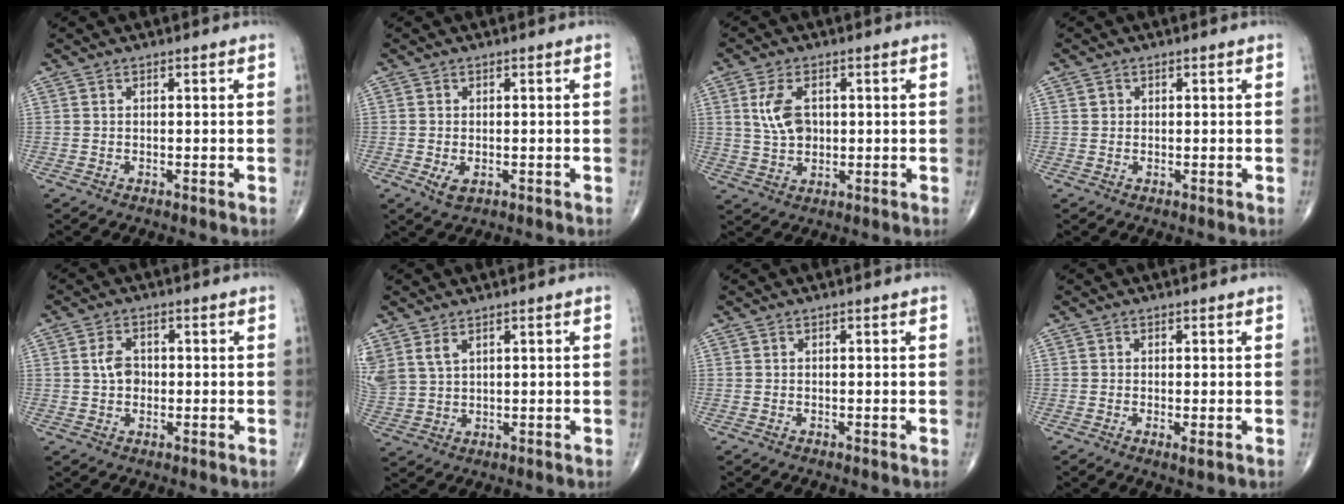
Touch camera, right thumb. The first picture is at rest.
{"total": 2.6, "force": [-0.8, 1.4, 2.0], "torque": [-0.034, -0.005, -0.009]}
{"total": 6.7, "force": [1.5, 4.2, 5.1], "torque": [-0.093, -0.001, 0.031]}
{"total": 1.0, "force": [0.3, 0.9, 0.2], "torque": [0.001, 0.001, 0.004]}
{"total": 4.0, "force": [0.2, 2.9, 2.7], "torque": [-0.044, 0.007, 0.000]}
{"total": 7.0, "force": [3.6, 4.2, 4.2], "torque": [-0.099, -0.004, 0.086]}
{"total": 0.0}
{"total": 1.3, "force": [-0.4, 0.2, 1.3], "torque": [-0.025, -0.006, -0.008]}